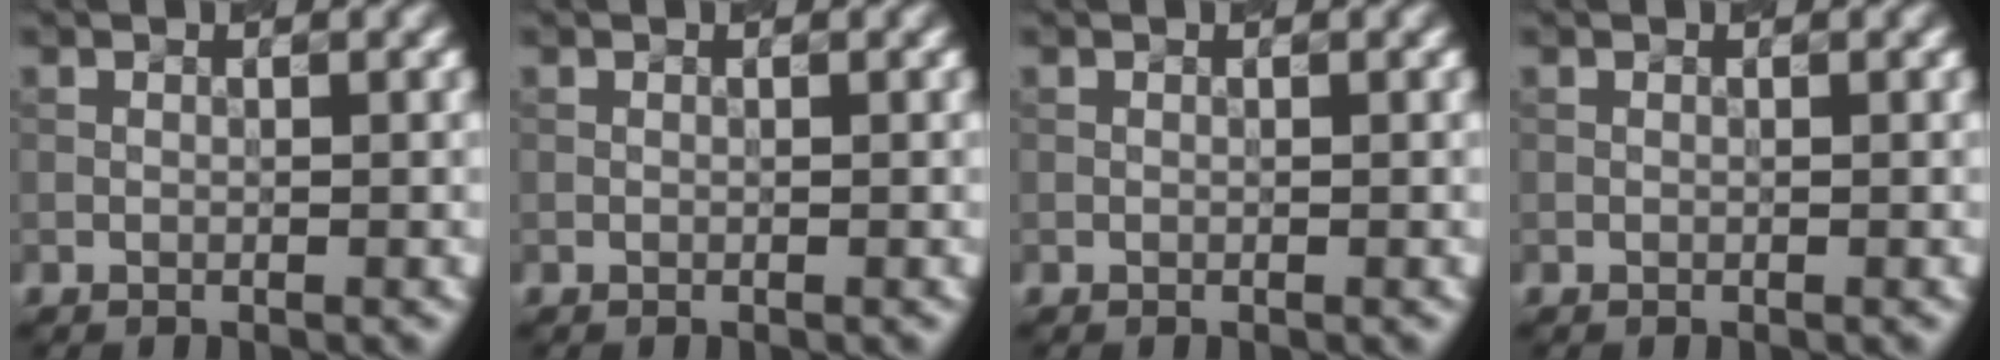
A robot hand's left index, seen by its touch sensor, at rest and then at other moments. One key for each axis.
{"total": 0.0}
{"total": 0.0}
{"total": 0.0}